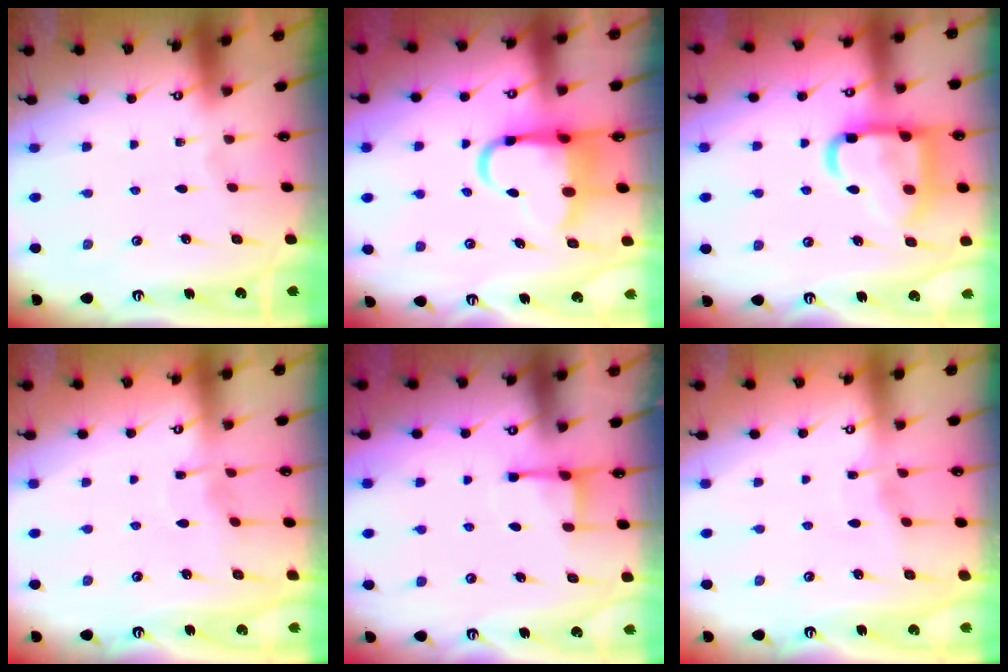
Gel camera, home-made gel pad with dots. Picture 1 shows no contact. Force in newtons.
{"total": 10.5, "press": 10.1, "slide": 2.8}
{"total": 19.0, "press": 18.9, "slide": 1.9}
{"total": 3.0, "press": 2.9, "slide": 0.3}
{"total": 3.6, "press": 3.6, "slide": 0.4}
{"total": 2.9, "press": 2.9, "slide": 0.3}